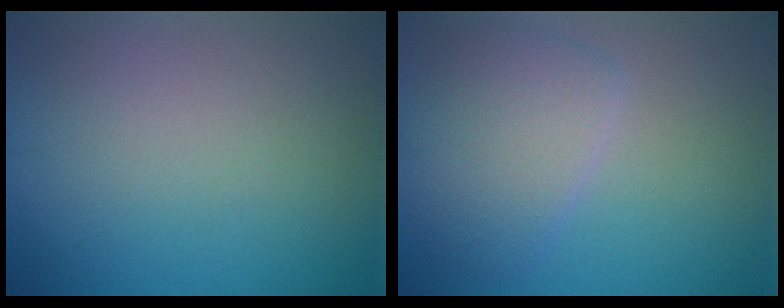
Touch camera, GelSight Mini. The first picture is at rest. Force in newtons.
{"total": 4.4, "press": 4.4, "slide": 0.4}